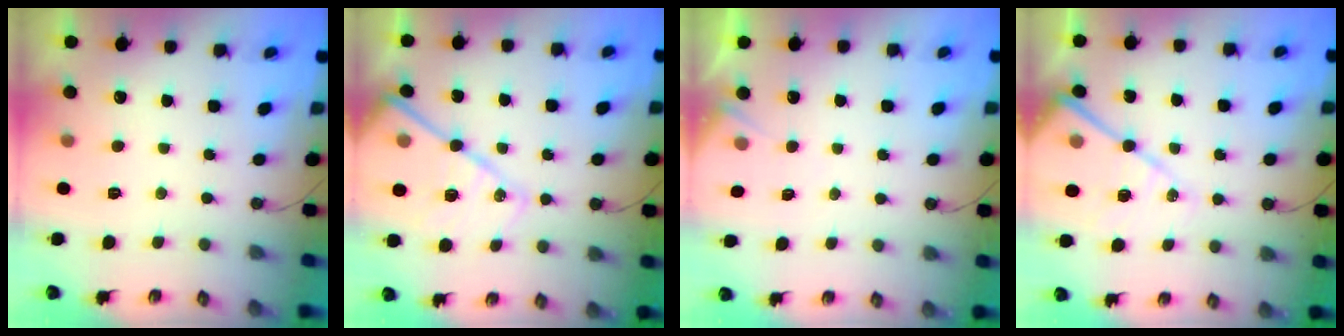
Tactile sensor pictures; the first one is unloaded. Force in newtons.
{"total": 18.3, "press": 18.2, "slide": 1.8}
{"total": 4.0, "press": 3.9, "slide": 0.6}
{"total": 15.2, "press": 15.1, "slide": 1.4}